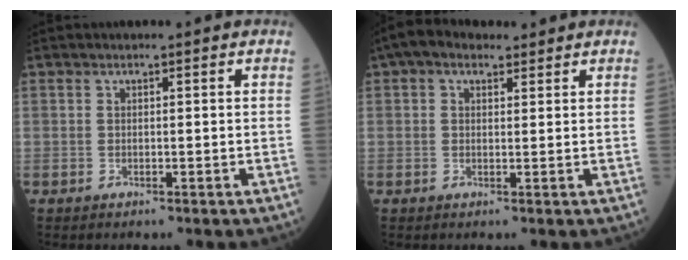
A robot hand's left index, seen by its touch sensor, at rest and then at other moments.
{"total": 4.6, "force": [3.0, 2.6, 2.3], "torque": [-0.051, 0.035, 0.054]}